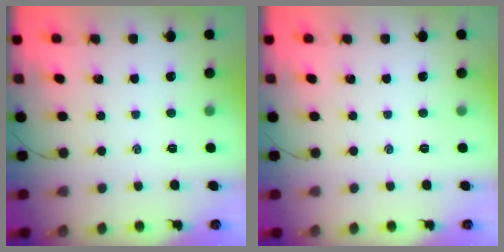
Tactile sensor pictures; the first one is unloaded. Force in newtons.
{"total": 0.0}